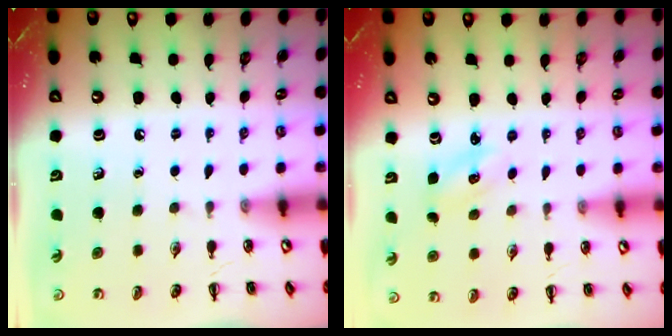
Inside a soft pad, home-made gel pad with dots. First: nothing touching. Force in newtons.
{"total": 1.8, "press": 1.8, "slide": 0.5}